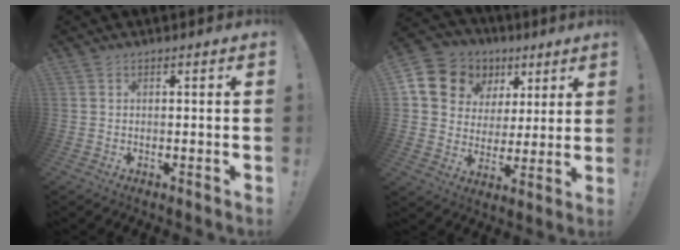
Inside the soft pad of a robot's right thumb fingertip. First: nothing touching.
{"total": 13.1, "force": [6.5, 10.5, 4.3], "torque": [-0.075, -0.036, 0.136]}